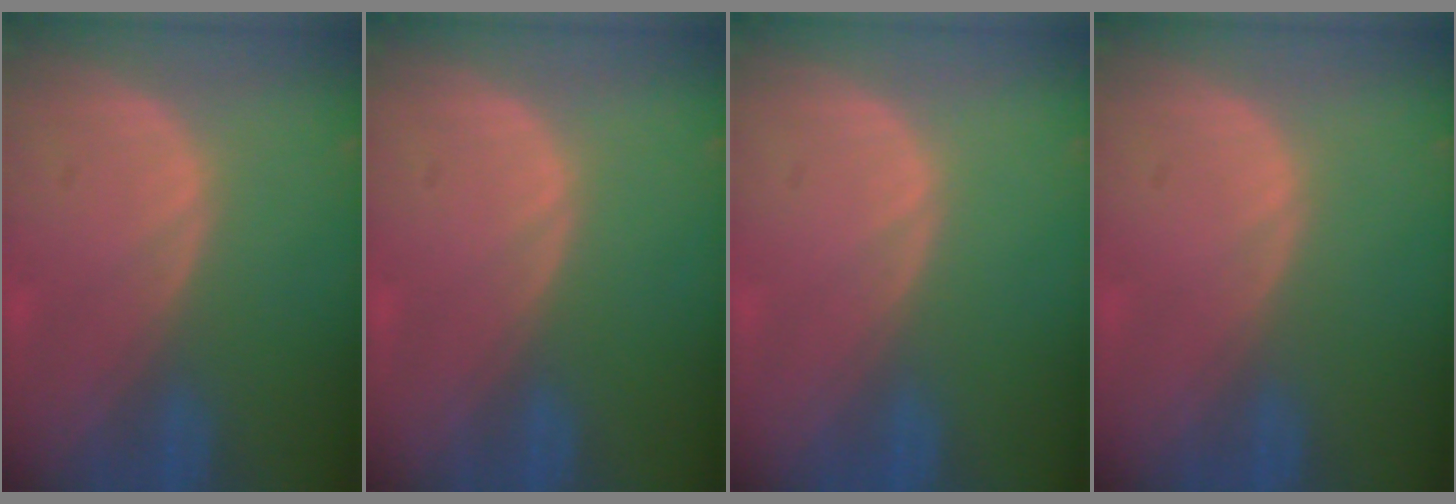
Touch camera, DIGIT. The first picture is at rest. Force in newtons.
{"total": 0.0}
{"total": 0.0}
{"total": 0.0}